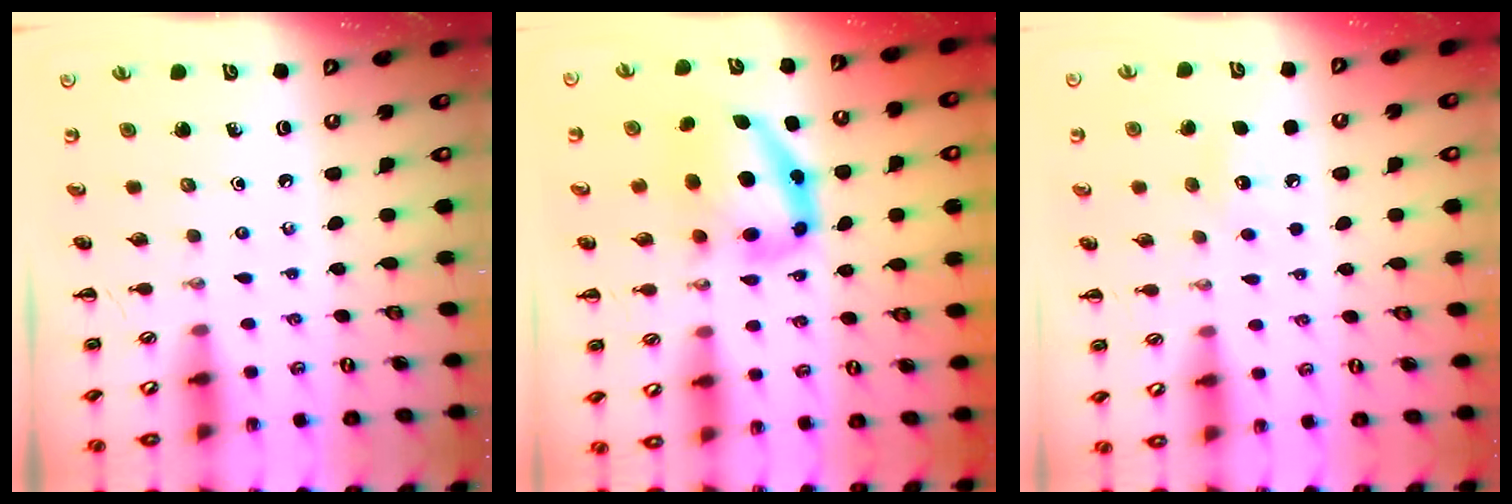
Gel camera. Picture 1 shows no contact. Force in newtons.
{"total": 9.8, "press": 9.5, "slide": 2.5}
{"total": 6.8, "press": 6.5, "slide": 1.7}